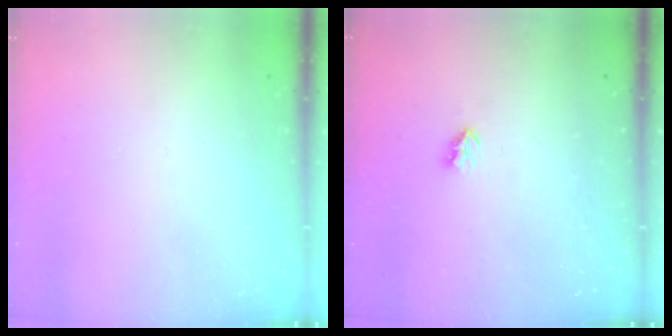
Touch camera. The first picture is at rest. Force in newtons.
{"total": 2.7, "press": 2.7, "slide": 0.4}